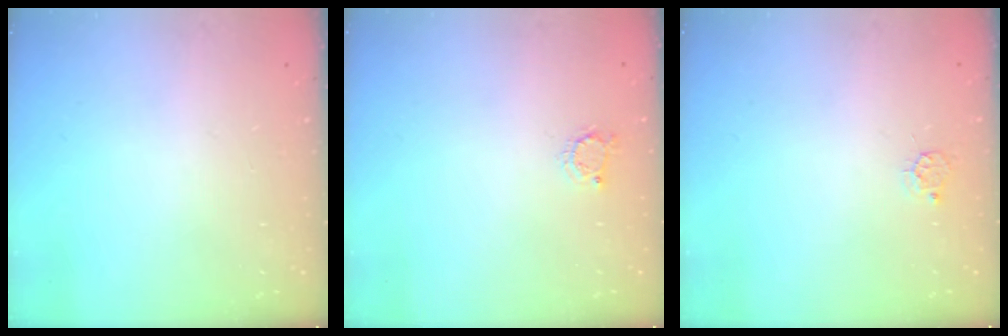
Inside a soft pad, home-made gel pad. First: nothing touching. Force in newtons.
{"total": 3.0, "press": 3.0, "slide": 0.5}
{"total": 3.8, "press": 3.7, "slide": 0.3}